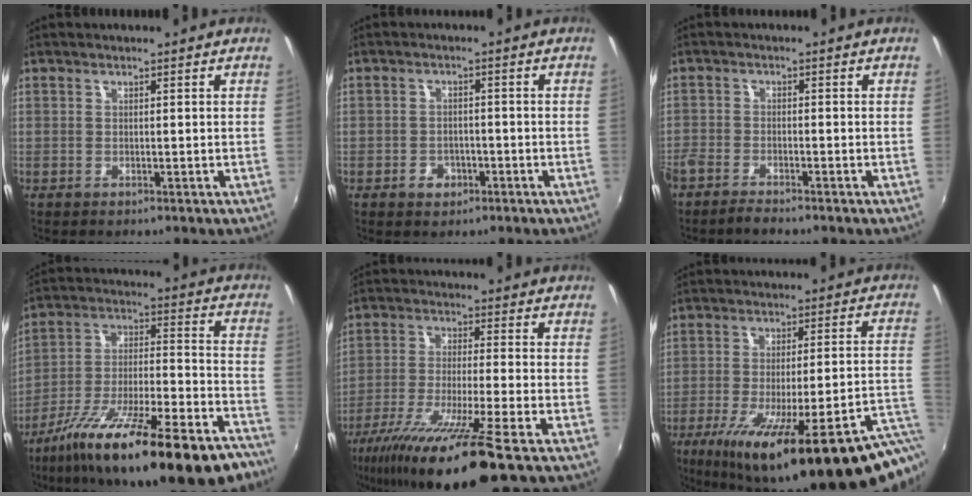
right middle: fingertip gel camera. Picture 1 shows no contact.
{"total": 3.4, "force": [-1.9, 2.6, 1.1], "torque": [-0.025, 0.002, -0.026]}
{"total": 4.3, "force": [-3.8, 1.0, 1.9], "torque": [-0.056, -0.013, -0.077]}
{"total": 27.3, "force": [-19.2, 6.3, 18.5], "torque": [-0.294, -0.048, -0.291]}
{"total": 16.5, "force": [-11.1, 0.2, 12.3], "torque": [-0.251, -0.053, -0.192]}
{"total": 28.6, "force": [-17.1, 3.7, 22.6], "torque": [-0.329, -0.067, -0.240]}